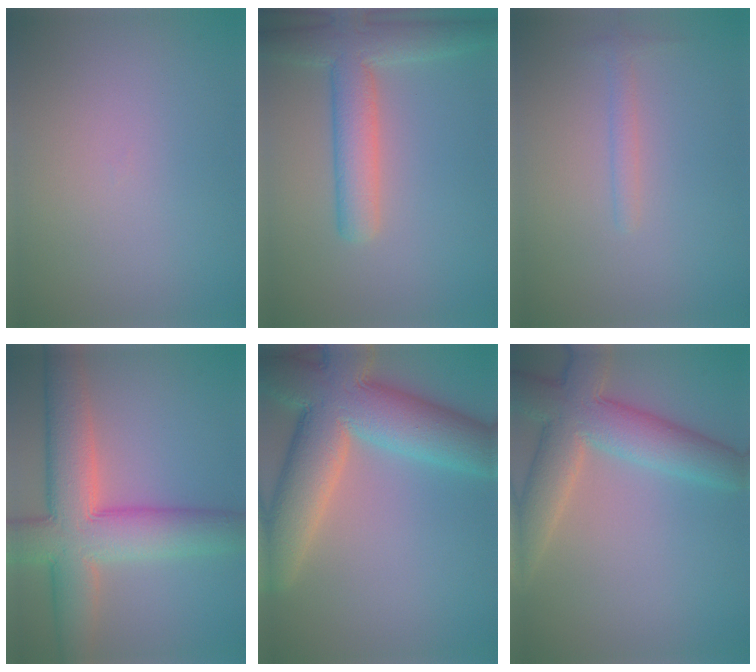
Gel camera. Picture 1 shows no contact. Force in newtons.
{"total": 5.5, "press": 5.5, "slide": 0.3}
{"total": 1.1, "press": 1.1, "slide": 0.0}
{"total": 10.3, "press": 10.3, "slide": 0.6}
{"total": 12.4, "press": 12.3, "slide": 0.7}
{"total": 7.7, "press": 7.7, "slide": 0.8}